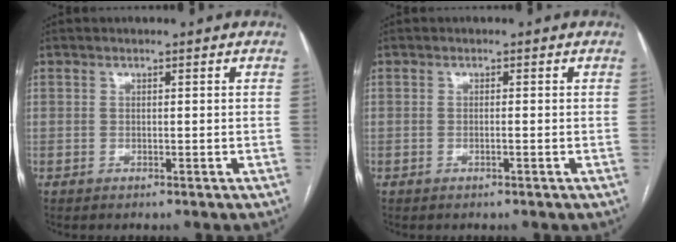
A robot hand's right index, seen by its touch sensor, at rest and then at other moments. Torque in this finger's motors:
{"motor_torque": [-0.10, 0.09, -0.04, 0.00]}